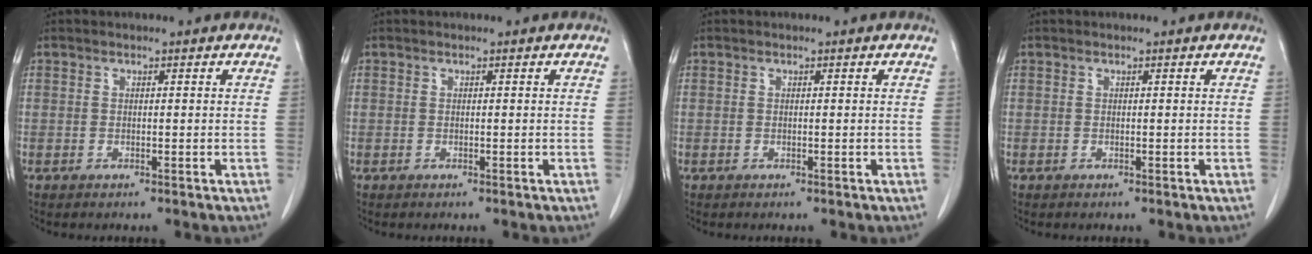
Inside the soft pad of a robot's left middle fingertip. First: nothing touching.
{"total": 0.0}
{"total": 0.0}
{"total": 0.0}